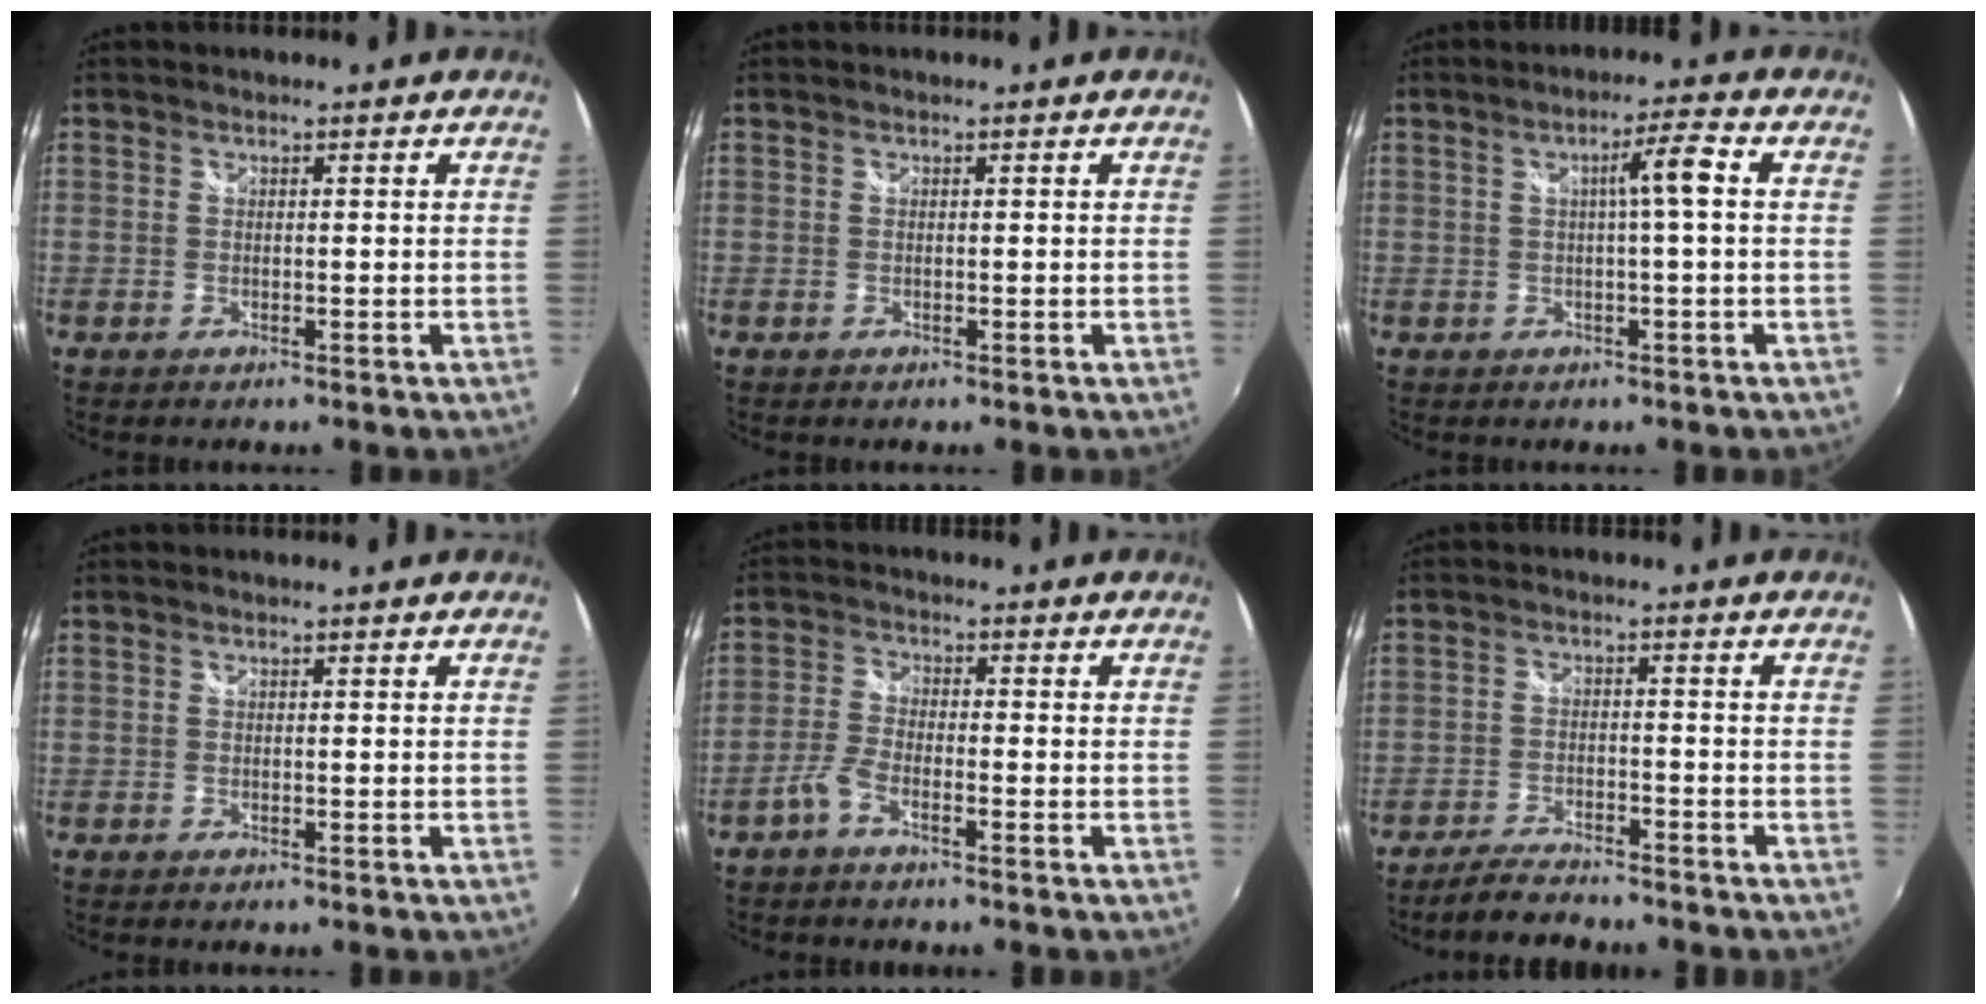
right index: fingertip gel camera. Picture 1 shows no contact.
{"total": 0.0}
{"total": 4.6, "force": [0.4, -0.4, 4.5], "torque": [-0.078, 0.009, 0.010]}
{"total": 0.0}
{"total": 3.5, "force": [-2.4, 0.9, 2.4], "torque": [-0.068, 0.007, -0.052]}
{"total": 7.6, "force": [-6.8, 1.7, 3.0], "torque": [-0.082, -0.011, -0.113]}